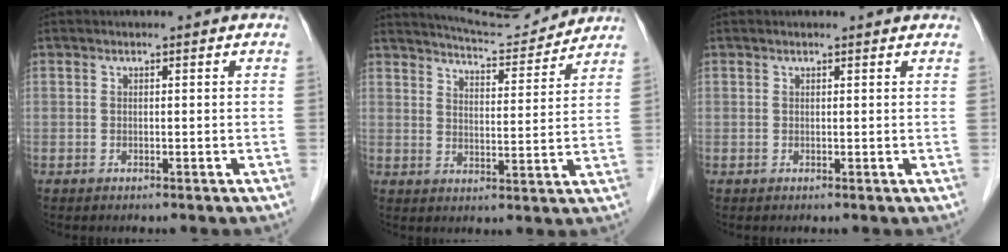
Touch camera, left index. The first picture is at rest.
{"total": 10.7, "force": [10.5, 0.3, 1.7], "torque": [-0.035, 0.007, 0.154]}
{"total": 2.5, "force": [2.5, 0.4, 0.6], "torque": [-0.013, 0.015, 0.026]}